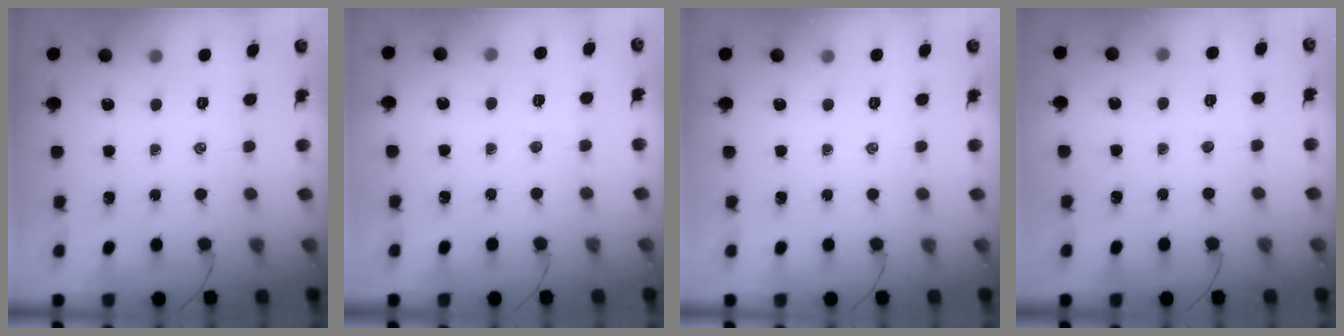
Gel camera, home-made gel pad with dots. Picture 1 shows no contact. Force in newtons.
{"total": 3.1, "press": 3.0, "slide": 0.6}
{"total": 0.0}
{"total": 2.5, "press": 2.4, "slide": 0.6}